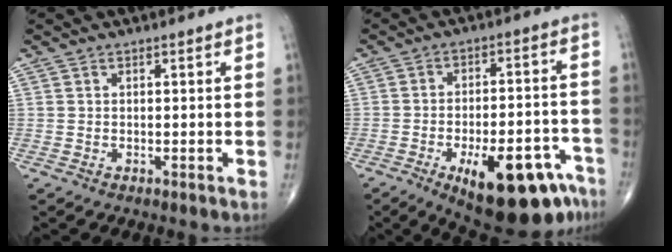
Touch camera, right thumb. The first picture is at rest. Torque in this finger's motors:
{"motor_torque": [2.05, 1.85, 1.11, -1.29, 0.42]}